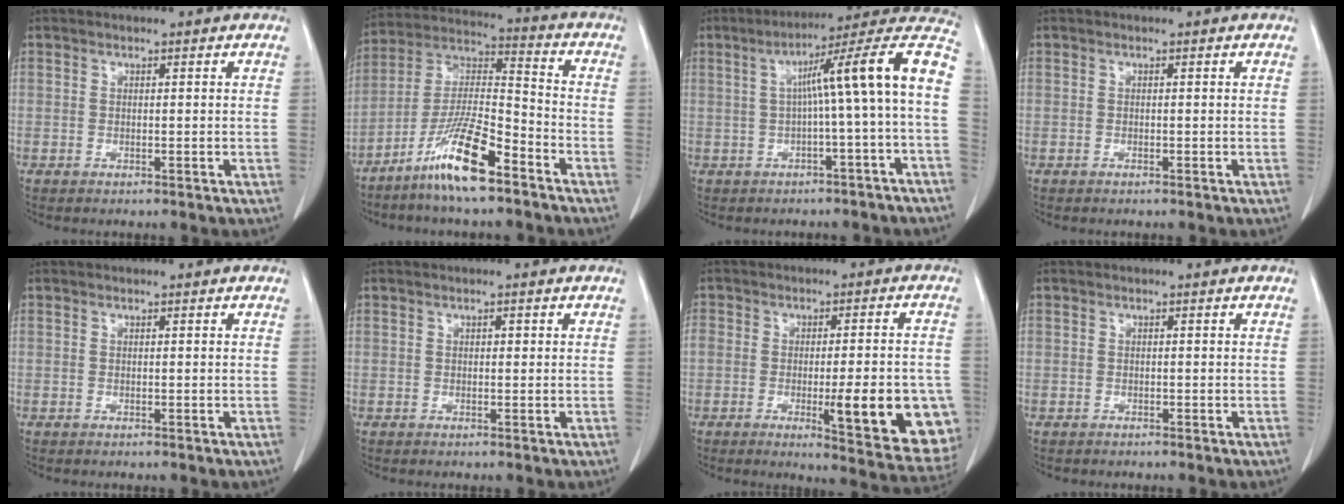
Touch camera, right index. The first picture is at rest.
{"total": 12.5, "force": [-8.2, 1.6, 9.3], "torque": [-0.186, -0.009, -0.158]}
{"total": 13.4, "force": [-0.2, -0.9, 13.4], "torque": [-0.182, 0.041, -0.010]}
{"total": 0.0}
{"total": 0.0}
{"total": 0.6, "force": [0.2, 0.3, 0.4], "torque": [-0.006, 0.001, 0.002]}
{"total": 17.2, "force": [-4.7, 5.3, 15.7], "torque": [-0.169, 0.016, -0.039]}
{"total": 0.7, "force": [-0.5, 0.5, -0.1], "torque": [-0.009, 0.002, -0.012]}